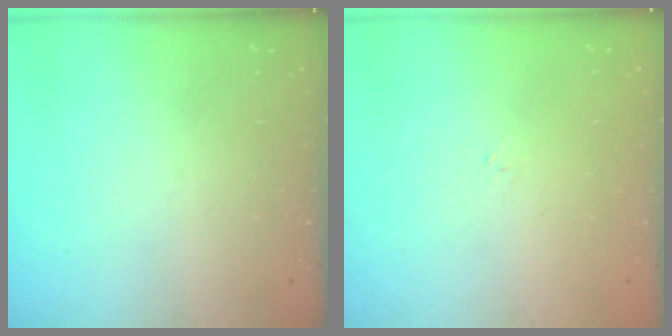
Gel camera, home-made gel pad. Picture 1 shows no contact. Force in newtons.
{"total": 1.2, "press": 1.2, "slide": 0.4}